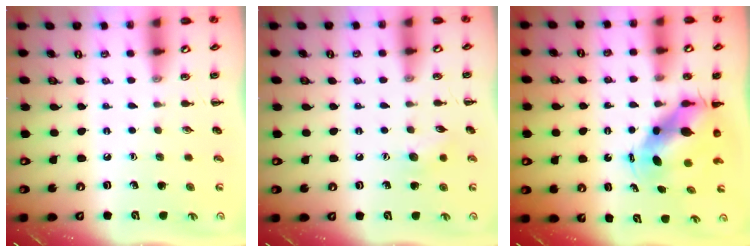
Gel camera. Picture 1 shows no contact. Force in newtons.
{"total": 6.3, "press": 6.1, "slide": 1.5}
{"total": 5.8, "press": 5.6, "slide": 1.5}